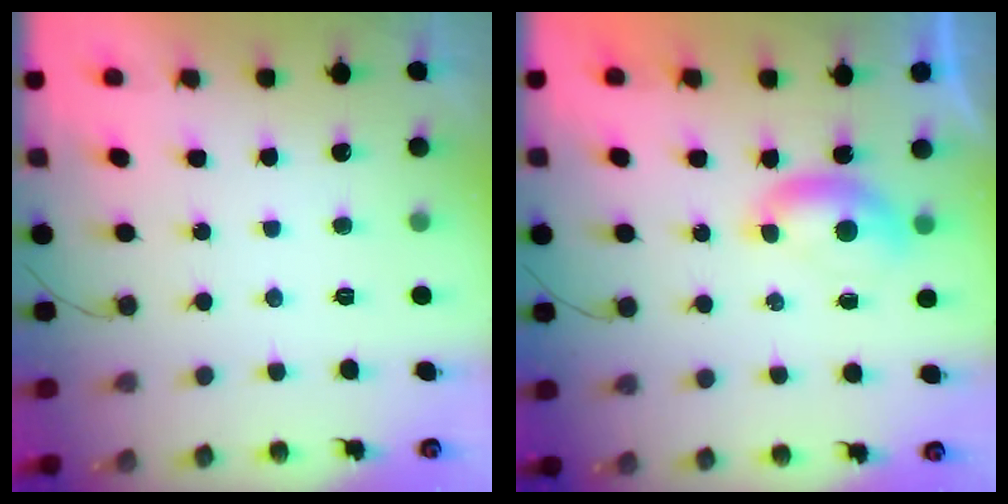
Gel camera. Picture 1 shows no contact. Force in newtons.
{"total": 5.9, "press": 5.8, "slide": 0.8}